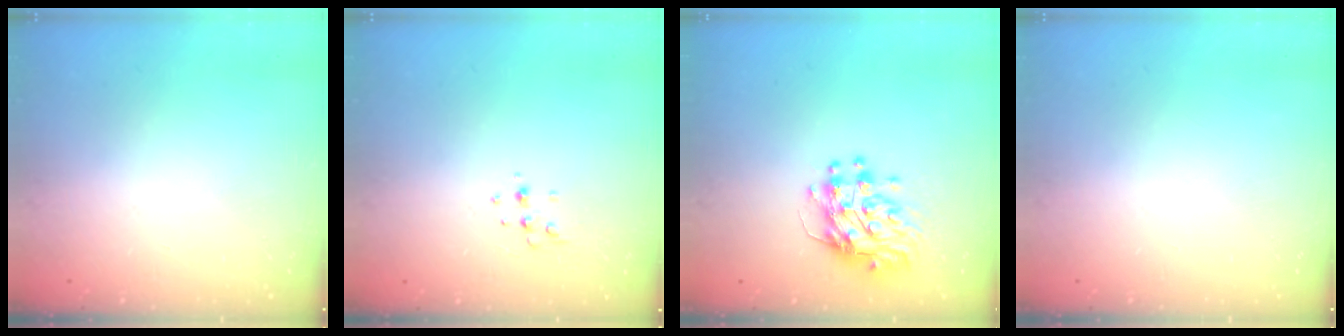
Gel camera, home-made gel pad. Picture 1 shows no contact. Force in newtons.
{"total": 4.8, "press": 4.7, "slide": 1.1}
{"total": 11.5, "press": 11.5, "slide": 1.0}
{"total": 0.0}